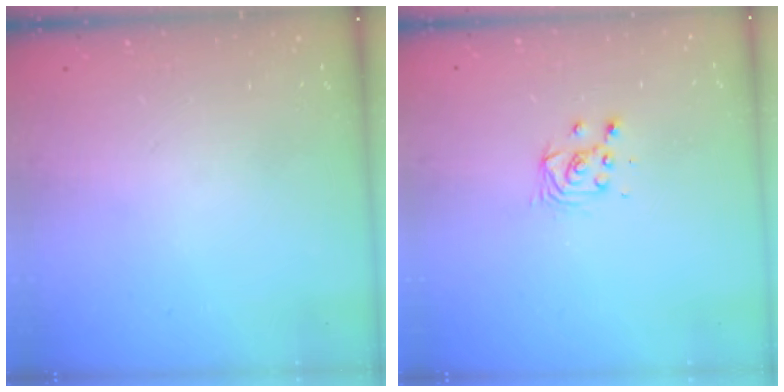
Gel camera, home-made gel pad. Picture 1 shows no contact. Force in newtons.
{"total": 3.1, "press": 3.1, "slide": 0.3}